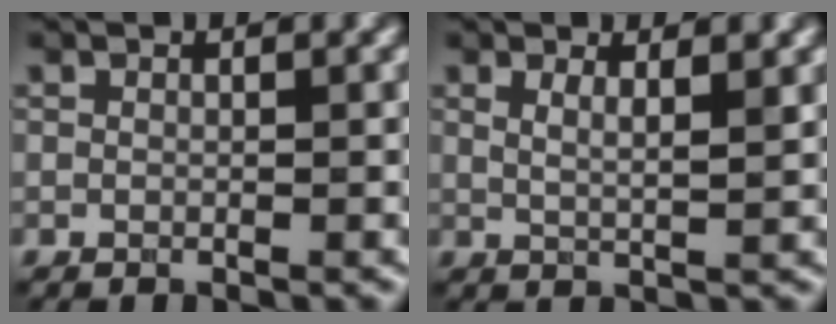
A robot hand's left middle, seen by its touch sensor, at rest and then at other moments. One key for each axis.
{"total": 2.6, "fx": 1.4, "fy": 0.9, "fz": 1.9, "tx": -0.019, "ty": -0.004, "tz": 0.022}